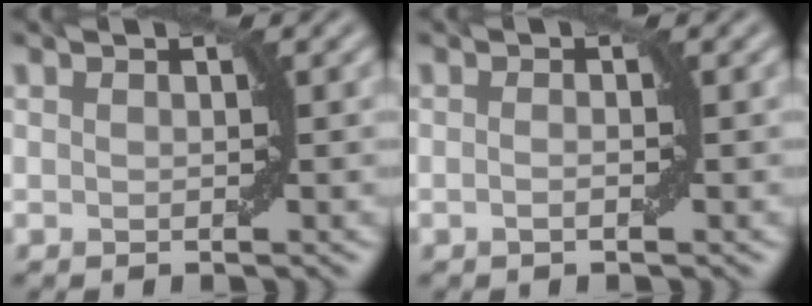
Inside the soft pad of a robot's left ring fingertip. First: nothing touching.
{"total": 0.8, "force": [-0.3, 0.1, 0.8], "torque": [-0.014, 0.000, -0.006]}